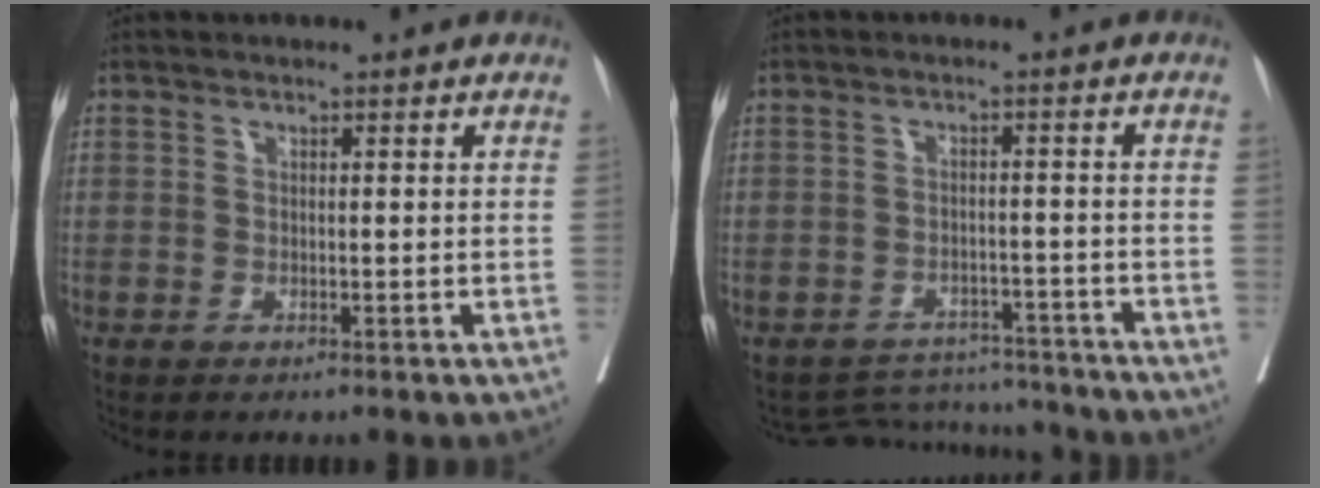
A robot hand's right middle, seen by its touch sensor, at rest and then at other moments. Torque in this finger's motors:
{"motor_torque": [-0.56, -0.49, -0.28, -0.07]}